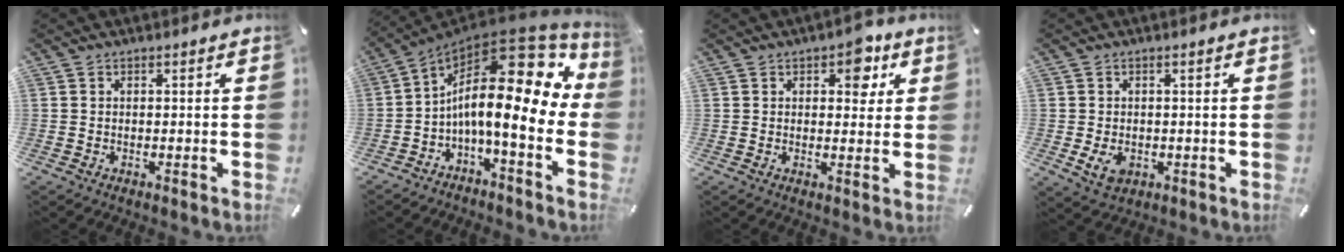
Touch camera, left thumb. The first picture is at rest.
{"total": 20.1, "force": [3.4, 7.4, 18.4], "torque": [-0.316, -0.056, 0.054]}
{"total": 7.0, "force": [3.5, 4.3, 4.3], "torque": [-0.031, -0.017, 0.050]}
{"total": 3.9, "force": [-0.7, 3.0, 2.4], "torque": [-0.053, -0.006, -0.017]}